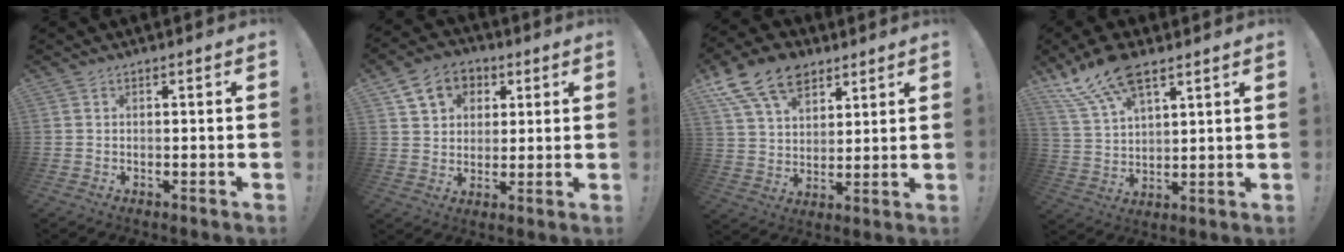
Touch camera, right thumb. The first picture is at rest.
{"total": 11.3, "force": [5.1, 8.8, 5.0], "torque": [-0.072, -0.016, 0.100]}
{"total": 15.6, "force": [9.4, 10.0, 7.5], "torque": [-0.129, -0.049, 0.179]}
{"total": 13.2, "force": [9.1, 5.7, 7.6], "torque": [-0.152, -0.042, 0.168]}